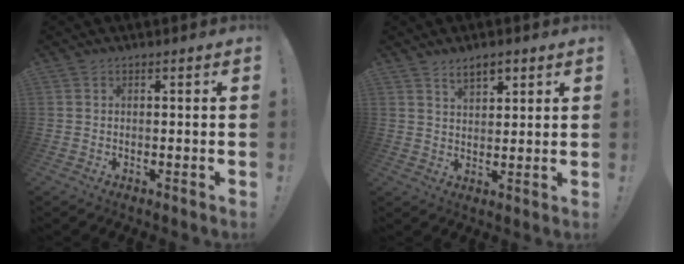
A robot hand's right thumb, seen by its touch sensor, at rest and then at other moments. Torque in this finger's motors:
{"motor_torque": [-0.14, 0.15, -0.02, 0.03, 0.00]}